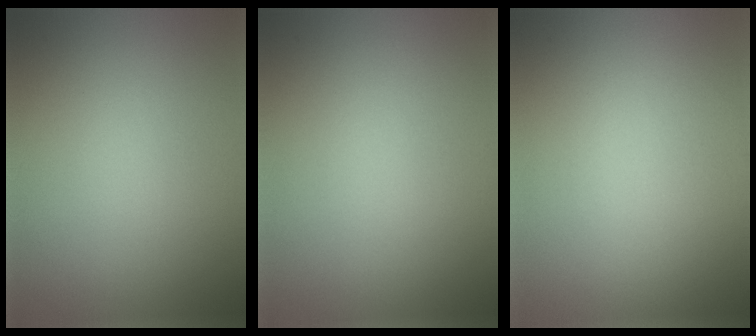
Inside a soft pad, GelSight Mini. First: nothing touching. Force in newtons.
{"total": 0.0}
{"total": 0.5, "press": 0.5, "slide": 0.0}